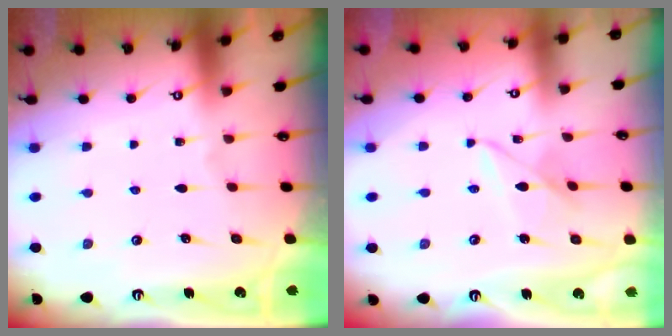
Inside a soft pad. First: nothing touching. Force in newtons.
{"total": 5.7, "press": 5.7, "slide": 0.3}